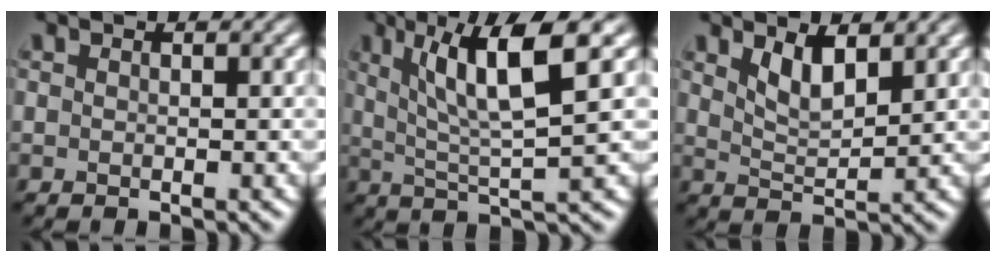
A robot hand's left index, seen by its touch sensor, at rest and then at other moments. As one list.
[{"total": 8.0, "force": [3.0, 1.4, 7.3], "torque": [-0.122, 0.007, 0.055]}, {"total": 3.1, "force": [1.9, 1.1, 2.2], "torque": [-0.045, -0.009, 0.040]}]